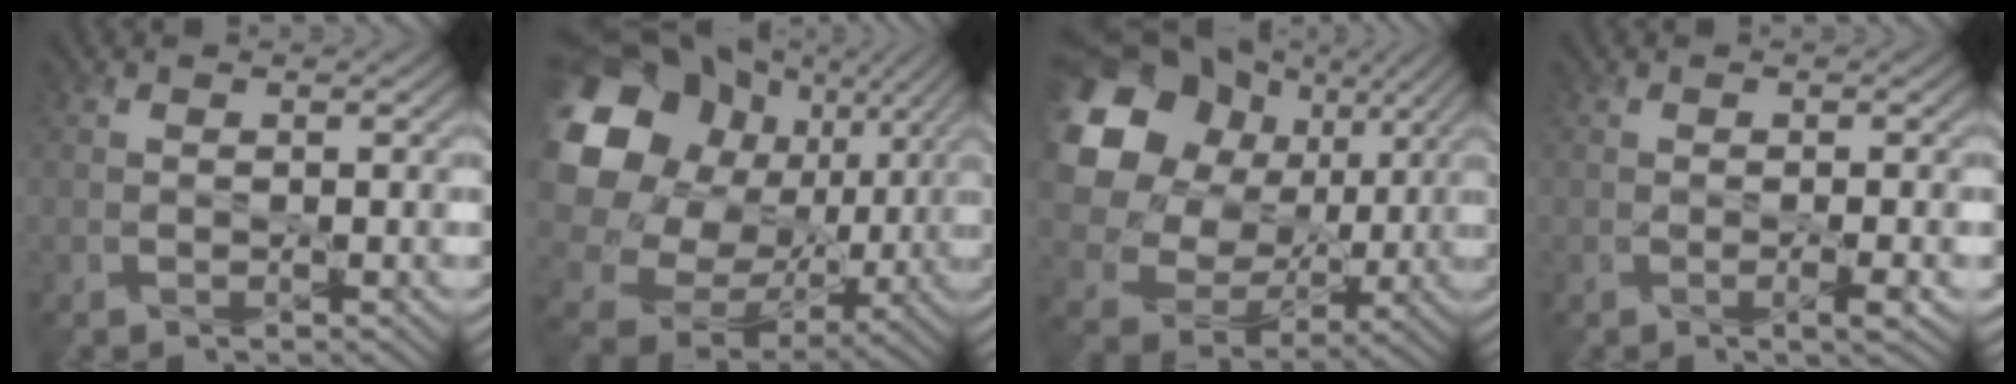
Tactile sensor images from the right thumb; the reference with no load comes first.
{"total": 21.3, "force": [3.9, 17.9, 10.8], "torque": [-0.291, -0.008, 0.093]}
{"total": 17.7, "force": [4.9, 14.1, 9.4], "torque": [-0.233, 0.013, 0.096]}
{"total": 1.6, "force": [-0.3, 0.2, 1.6], "torque": [-0.026, -0.002, -0.005]}